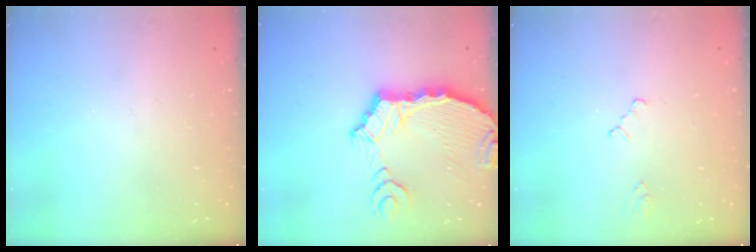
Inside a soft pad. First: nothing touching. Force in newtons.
{"total": 10.9, "press": 10.8, "slide": 1.6}
{"total": 1.5, "press": 1.5, "slide": 0.3}